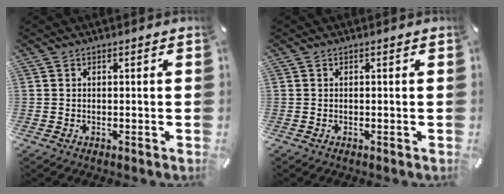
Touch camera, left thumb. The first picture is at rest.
{"total": 0.0}